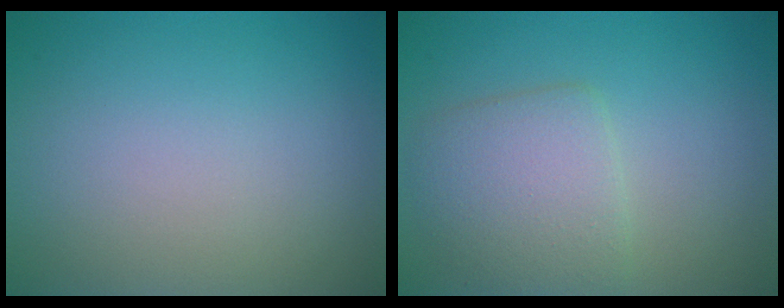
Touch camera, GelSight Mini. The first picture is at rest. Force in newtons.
{"total": 4.1, "press": 4.1, "slide": 0.1}